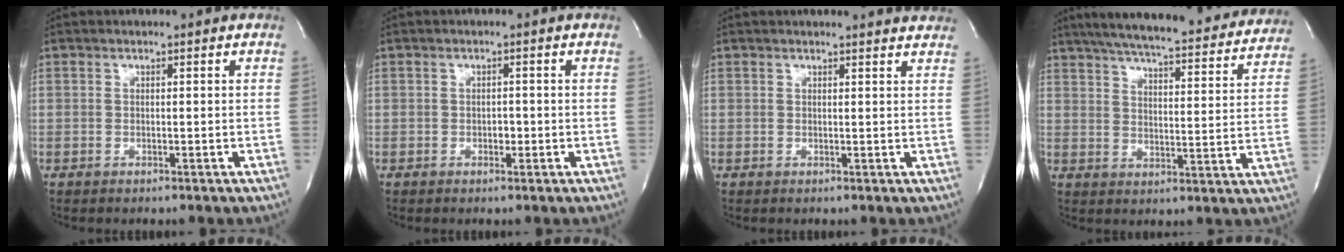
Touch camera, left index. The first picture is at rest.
{"total": 1.2, "force": [-0.4, 0.7, 0.8], "torque": [-0.011, 0.002, -0.008]}
{"total": 6.1, "force": [6.0, 0.0, 1.4], "torque": [-0.015, -0.004, 0.048]}
{"total": 28.4, "force": [25.2, 4.5, 12.3], "torque": [-0.198, -0.029, 0.313]}